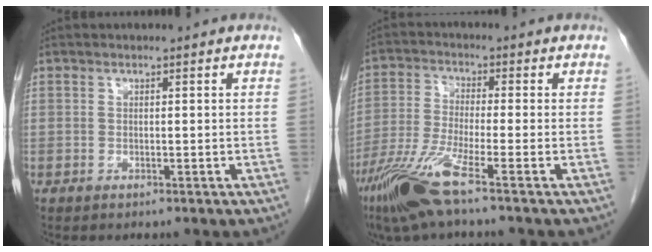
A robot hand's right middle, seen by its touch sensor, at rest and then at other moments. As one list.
[{"total": 8.9, "force": [-5.5, -0.5, 6.9], "torque": [-0.150, -0.026, -0.112]}]